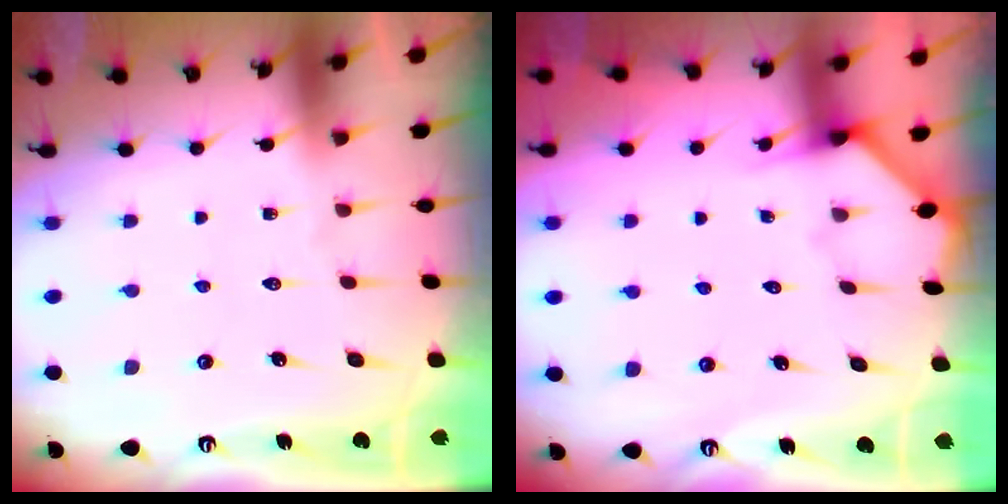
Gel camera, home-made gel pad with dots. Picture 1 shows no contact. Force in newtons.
{"total": 2.0, "press": 2.0, "slide": 0.2}